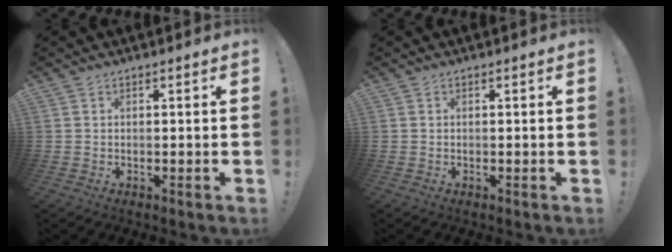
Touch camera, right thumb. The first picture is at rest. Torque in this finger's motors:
{"motor_torque": [0.02, -0.30, 0.06, -0.04, 0.00]}